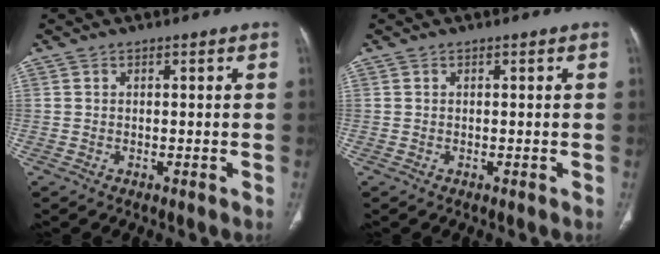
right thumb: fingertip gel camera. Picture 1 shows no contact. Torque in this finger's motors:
{"motor_torque": [0.00, 0.00, -0.03, 0.02, 0.00]}